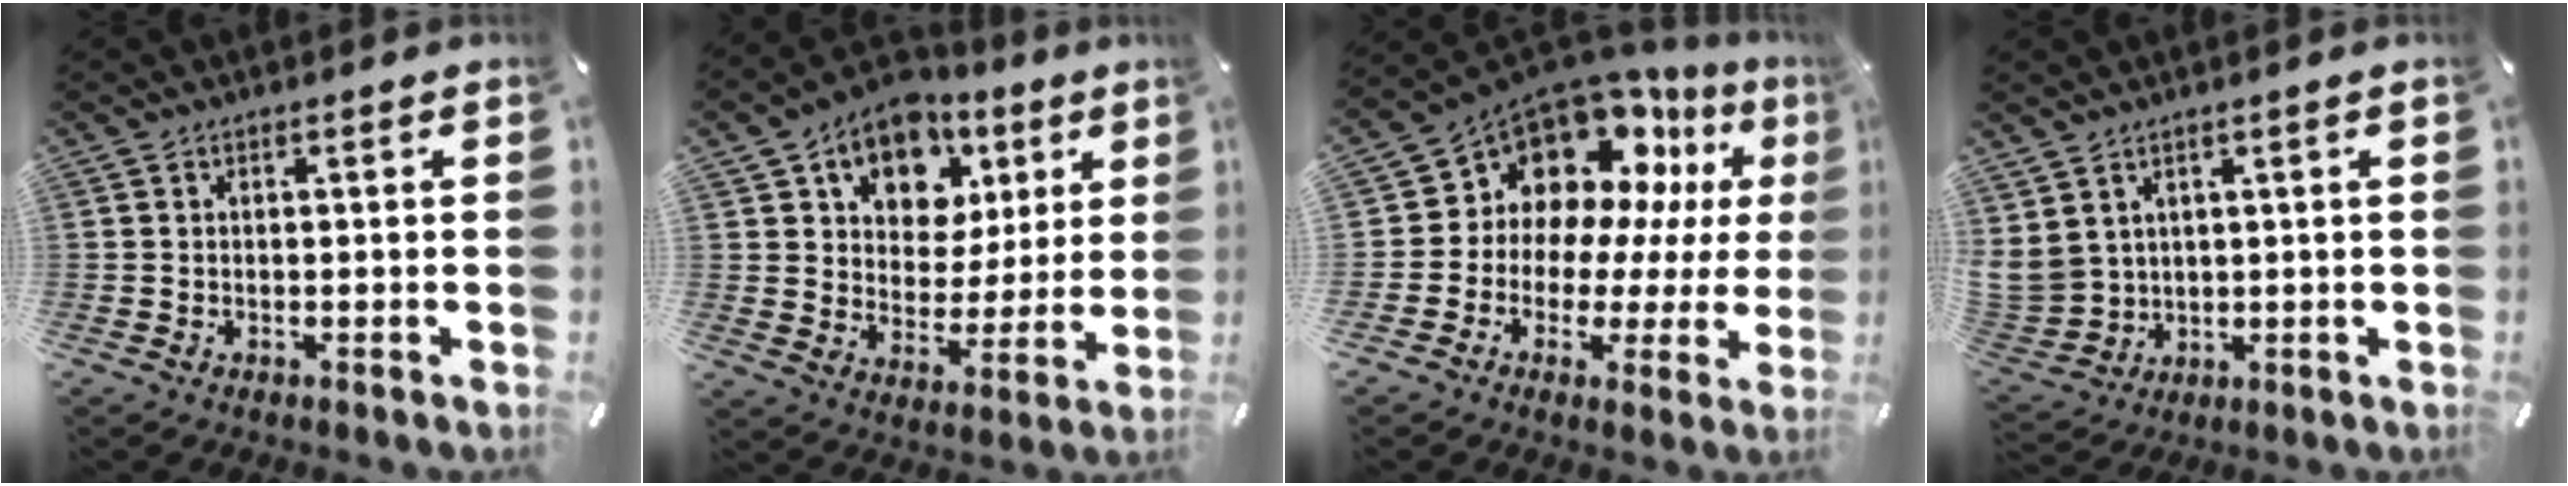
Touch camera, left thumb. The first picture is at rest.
{"total": 12.8, "force": [6.8, 9.7, 4.9], "torque": [-0.081, -0.033, 0.125]}
{"total": 13.7, "force": [8.7, 9.7, 4.1], "torque": [-0.090, -0.088, 0.162]}
{"total": 6.5, "force": [3.1, 5.5, 1.4], "torque": [-0.057, -0.020, 0.059]}